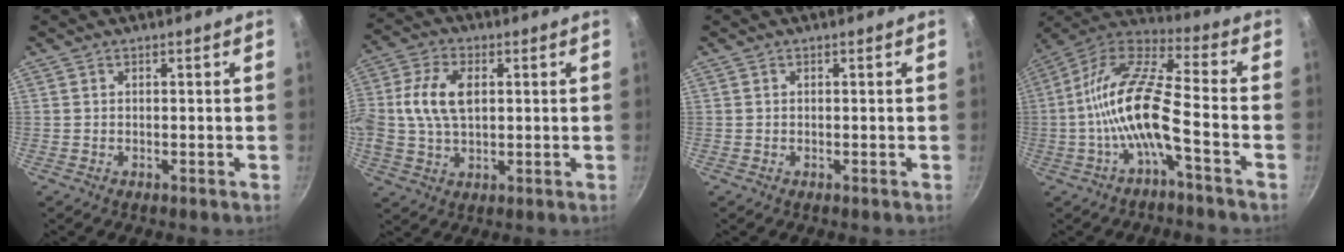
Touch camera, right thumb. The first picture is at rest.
{"total": 10.4, "force": [1.6, 6.3, 8.2], "torque": [-0.156, 0.015, 0.020]}
{"total": 0.0}
{"total": 14.9, "force": [-4.2, 4.0, 13.7], "torque": [-0.271, 0.046, -0.093]}